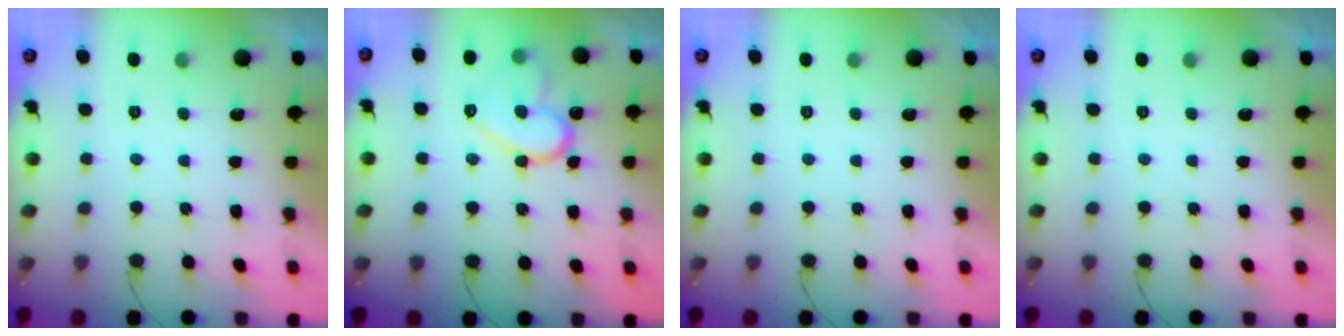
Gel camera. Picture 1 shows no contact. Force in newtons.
{"total": 14.0, "press": 13.9, "slide": 1.2}
{"total": 0.0}
{"total": 0.0}